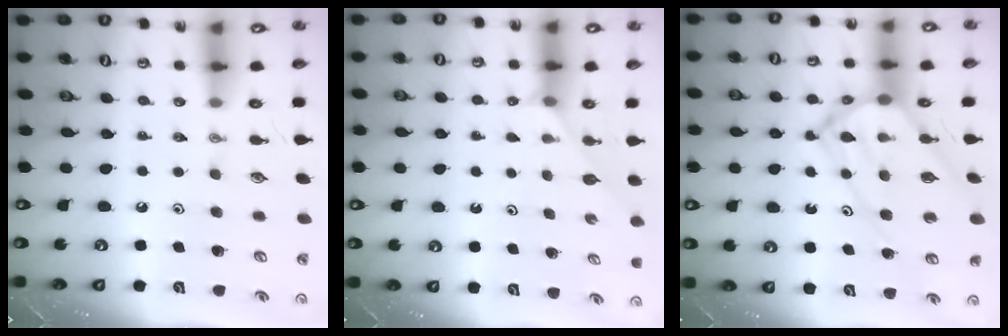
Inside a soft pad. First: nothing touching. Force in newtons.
{"total": 2.2, "press": 2.2, "slide": 0.4}
{"total": 15.7, "press": 15.6, "slide": 1.4}